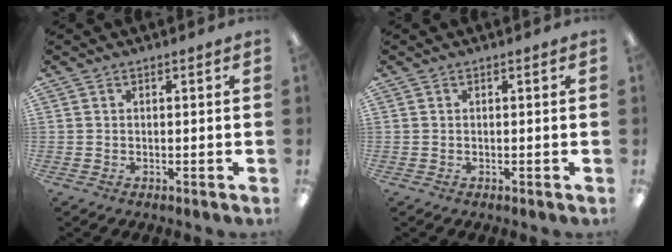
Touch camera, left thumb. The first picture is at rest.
{"total": 0.0}